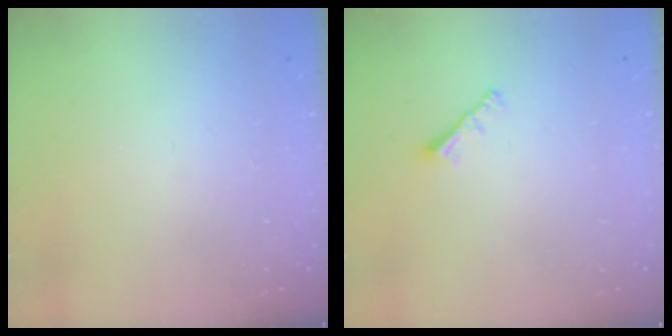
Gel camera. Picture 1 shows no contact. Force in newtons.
{"total": 2.0, "press": 2.0, "slide": 0.5}